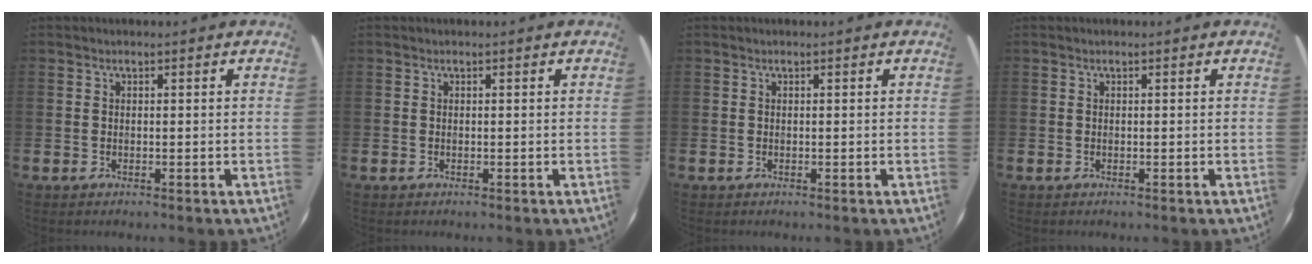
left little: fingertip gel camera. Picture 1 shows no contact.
{"total": 0.0}
{"total": 0.0}
{"total": 0.0}